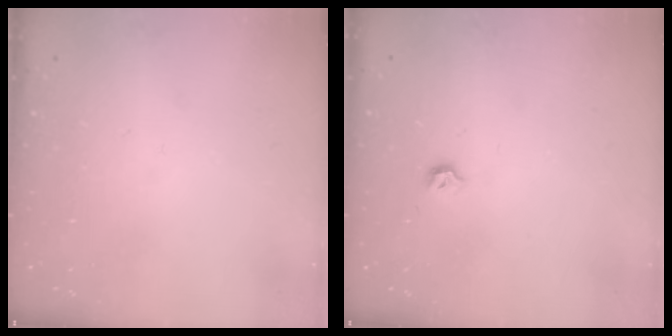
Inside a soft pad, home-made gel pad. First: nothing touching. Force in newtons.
{"total": 3.7, "press": 3.6, "slide": 0.6}